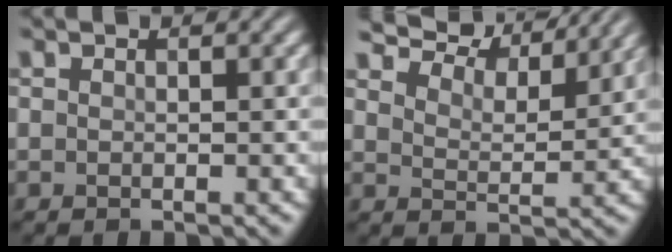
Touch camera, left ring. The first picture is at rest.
{"total": 8.5, "force": [7.6, 2.0, 3.2], "torque": [-0.064, -0.002, 0.108]}